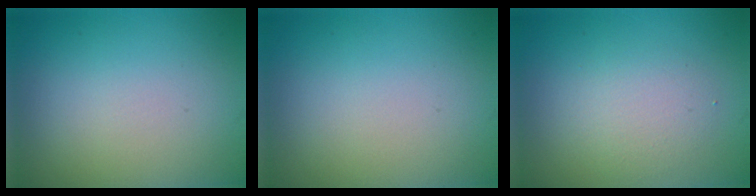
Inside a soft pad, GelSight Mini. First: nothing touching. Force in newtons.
{"total": 0.0}
{"total": 2.4, "press": 2.4, "slide": 0.1}